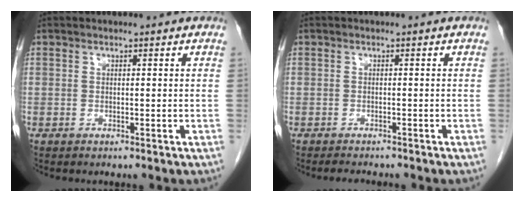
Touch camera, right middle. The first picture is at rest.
{"total": 2.8, "force": [-2.6, 0.5, 1.1], "torque": [-0.018, -0.007, -0.034]}